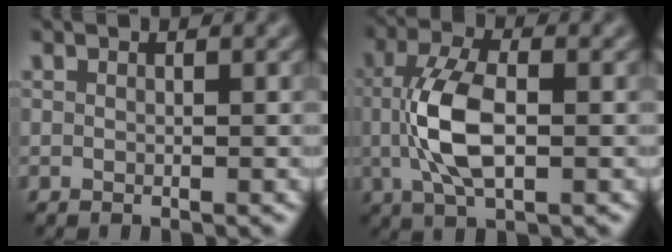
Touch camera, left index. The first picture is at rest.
{"total": 6.2, "force": [-0.5, 2.7, 5.5], "torque": [-0.120, 0.005, -0.011]}